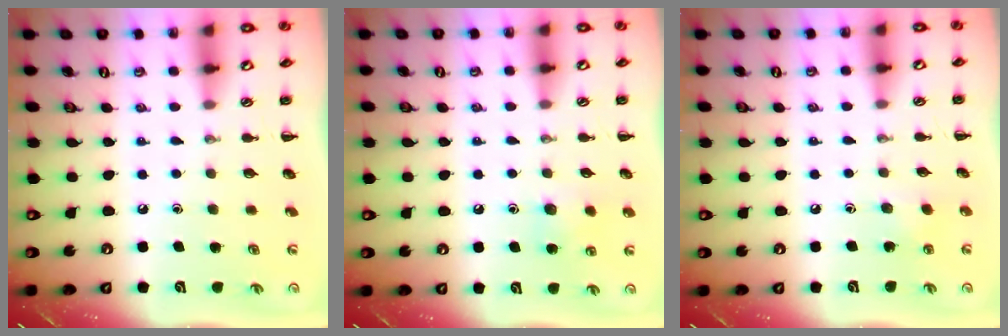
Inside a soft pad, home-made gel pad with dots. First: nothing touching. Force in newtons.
{"total": 7.4, "press": 7.2, "slide": 1.9}
{"total": 5.6, "press": 5.4, "slide": 1.6}